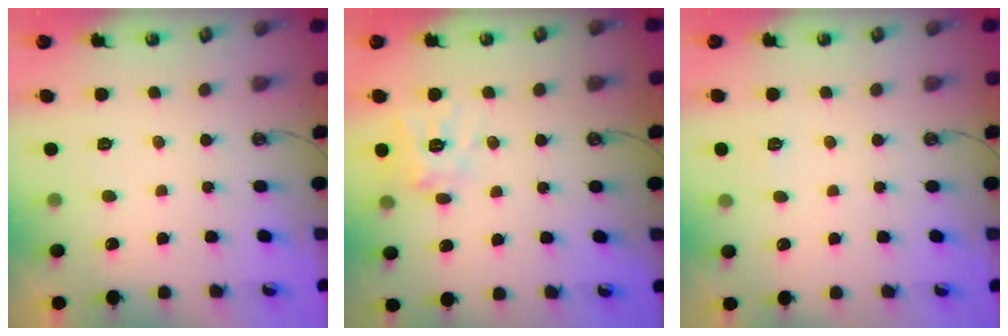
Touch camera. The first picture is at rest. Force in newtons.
{"total": 11.4, "press": 11.3, "slide": 1.3}
{"total": 3.1, "press": 3.1, "slide": 0.4}